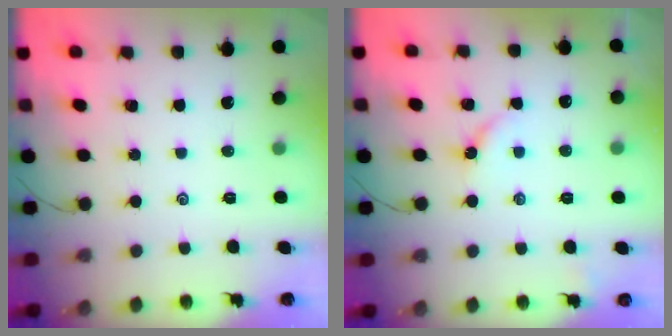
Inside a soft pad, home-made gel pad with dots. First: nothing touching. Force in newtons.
{"total": 4.8, "press": 4.7, "slide": 0.6}